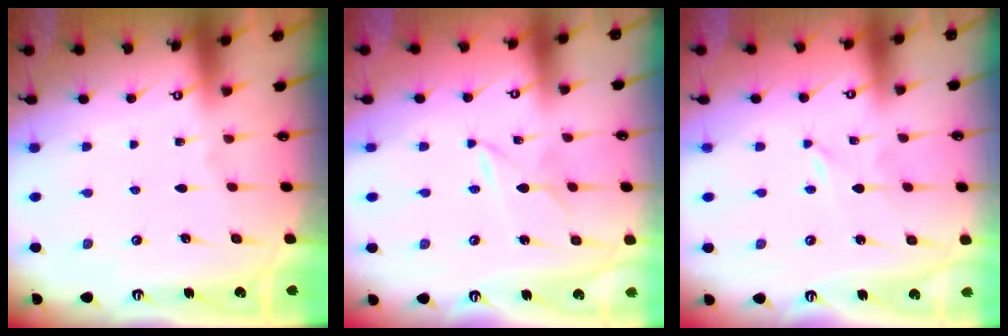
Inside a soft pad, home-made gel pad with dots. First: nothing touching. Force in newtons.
{"total": 2.8, "press": 2.8, "slide": 0.4}
{"total": 0.0}